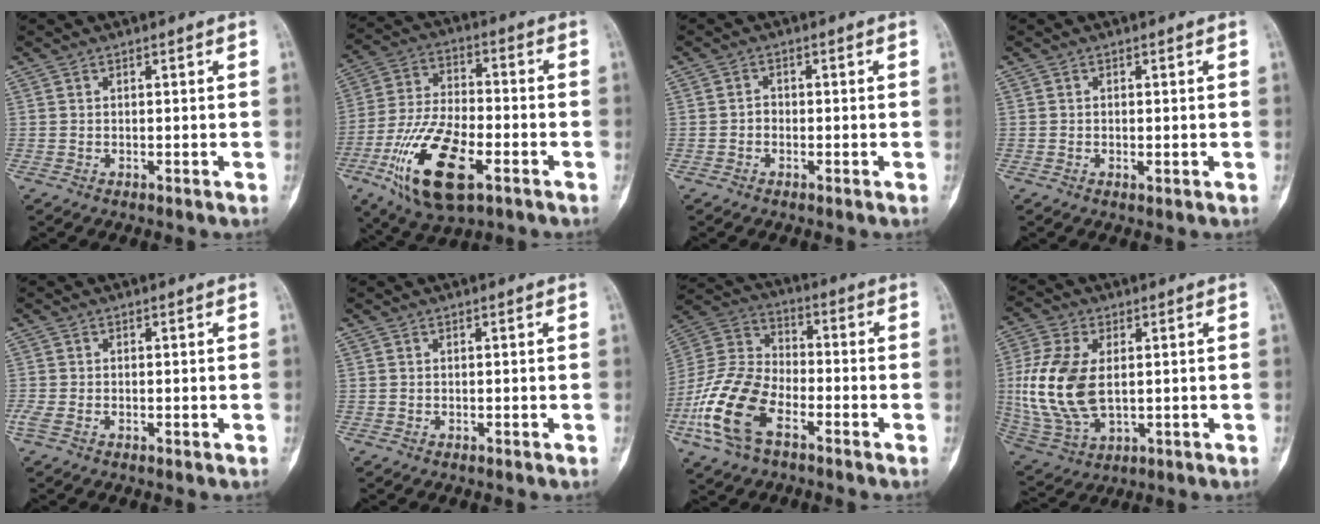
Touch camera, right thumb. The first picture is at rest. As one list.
[{"total": 18.3, "force": [-7.5, 8.1, 14.5], "torque": [-0.282, 0.017, -0.132]}, {"total": 1.4, "force": [-0.5, 1.2, 0.6], "torque": [0.000, 0.007, -0.011]}, {"total": 0.9, "force": [-0.1, 0.5, 0.8], "torque": [-0.014, -0.003, -0.002]}, {"total": 1.8, "force": [-0.6, 1.0, 1.4], "torque": [-0.045, 0.000, -0.014]}, {"total": 0.0}, {"total": 16.4, "force": [-7.2, 9.0, 11.6], "torque": [-0.247, 0.033, -0.147]}, {"total": 16.4, "force": [0.9, 9.6, 13.3], "torque": [-0.291, -0.008, 0.029]}]